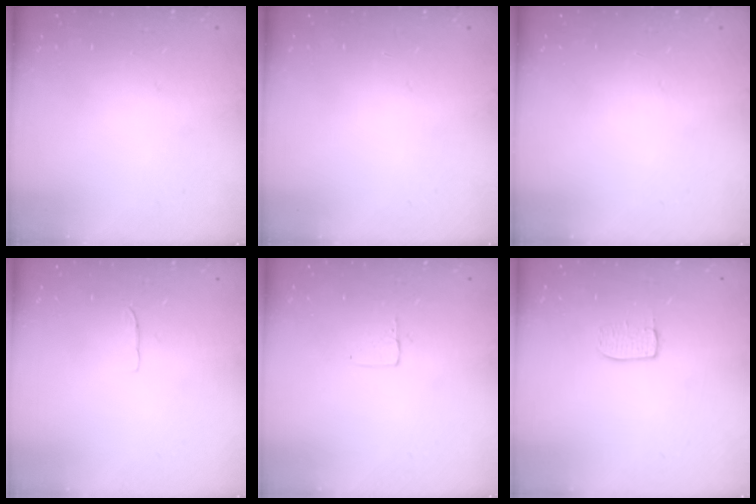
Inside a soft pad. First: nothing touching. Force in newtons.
{"total": 0.0}
{"total": 0.0}
{"total": 3.3, "press": 3.3, "slide": 0.2}
{"total": 3.5, "press": 3.5, "slide": 0.2}
{"total": 5.2, "press": 5.2, "slide": 0.3}